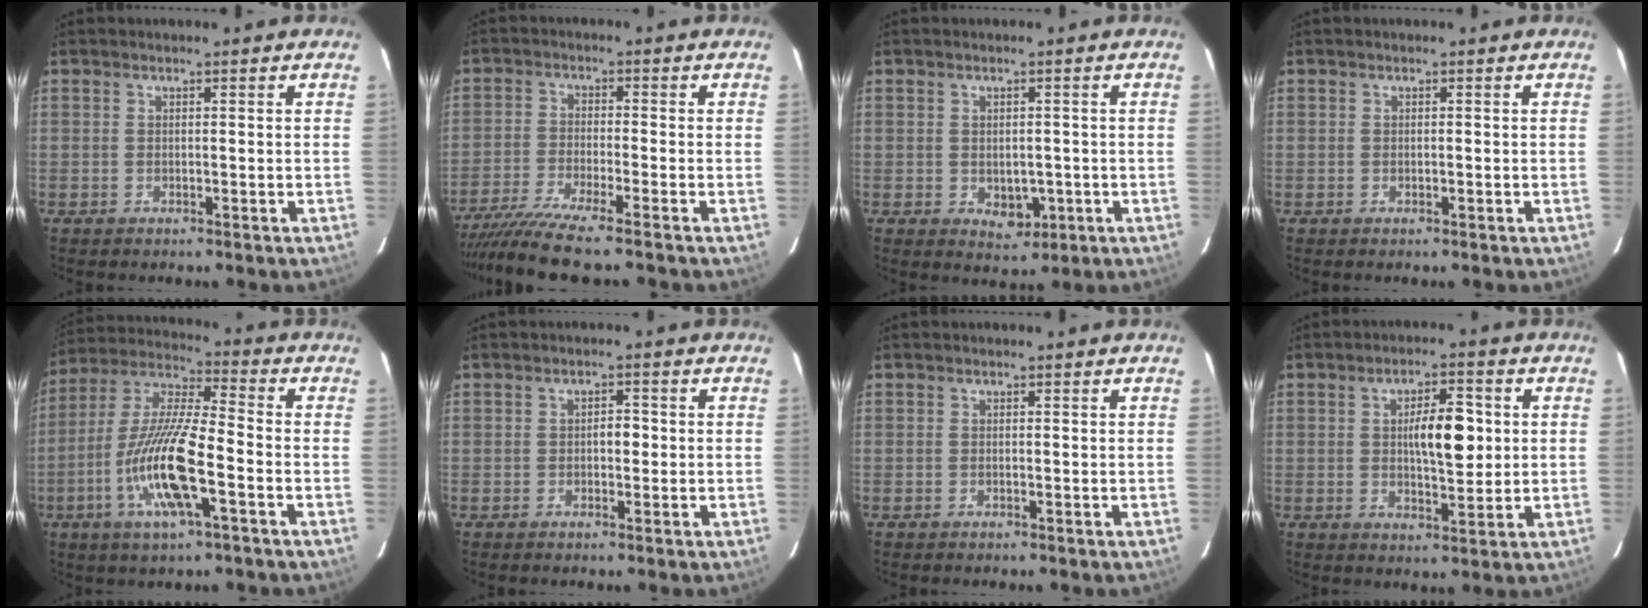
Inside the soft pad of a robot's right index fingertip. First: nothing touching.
{"total": 9.4, "force": [-8.1, -1.1, 4.7], "torque": [-0.073, -0.025, -0.135]}
{"total": 3.9, "force": [-0.9, 2.6, 2.7], "torque": [-0.031, -0.002, -0.001]}
{"total": 0.0}
{"total": 15.1, "force": [-5.0, 2.1, 14.1], "torque": [-0.287, -0.007, -0.093]}
{"total": 1.9, "force": [-0.2, 1.0, 1.6], "torque": [-0.021, 0.005, -0.004]}
{"total": 0.0}
{"total": 7.8, "force": [1.0, 2.5, 7.3], "torque": [-0.116, 0.009, 0.020]}